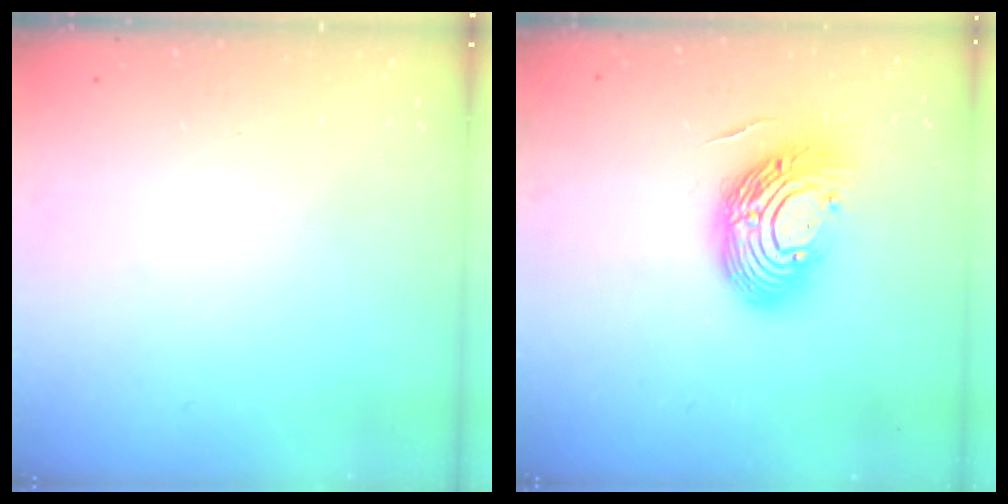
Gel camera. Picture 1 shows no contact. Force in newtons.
{"total": 14.6, "press": 14.5, "slide": 1.7}